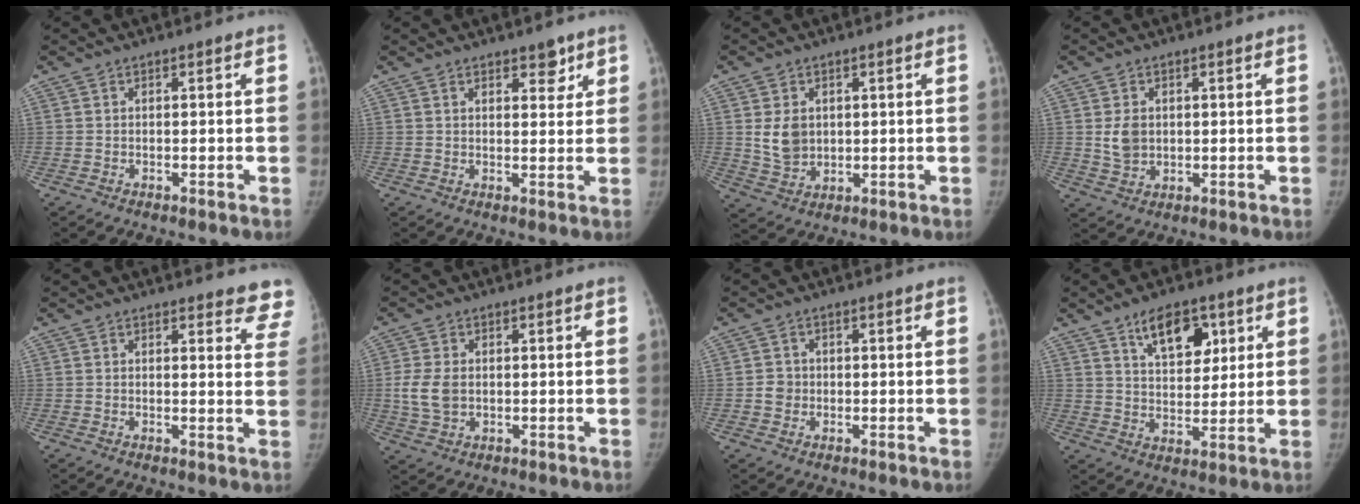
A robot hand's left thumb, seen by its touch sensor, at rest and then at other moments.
{"total": 3.4, "force": [2.3, 1.8, 1.8], "torque": [0.007, -0.020, 0.032]}
{"total": 6.2, "force": [1.2, 4.9, 3.5], "torque": [-0.038, -0.019, 0.035]}
{"total": 4.6, "force": [0.6, 3.6, 2.7], "torque": [-0.032, -0.013, 0.020]}
{"total": 7.9, "force": [7.4, 2.2, 1.5], "torque": [0.032, -0.040, 0.050]}
{"total": 5.7, "force": [0.0, 4.1, 4.0], "torque": [-0.078, -0.006, 0.006]}
{"total": 2.5, "force": [-0.4, 2.4, 0.5], "torque": [0.010, 0.001, -0.007]}
{"total": 10.2, "force": [5.5, 5.6, 6.5], "torque": [-0.066, -0.036, 0.092]}